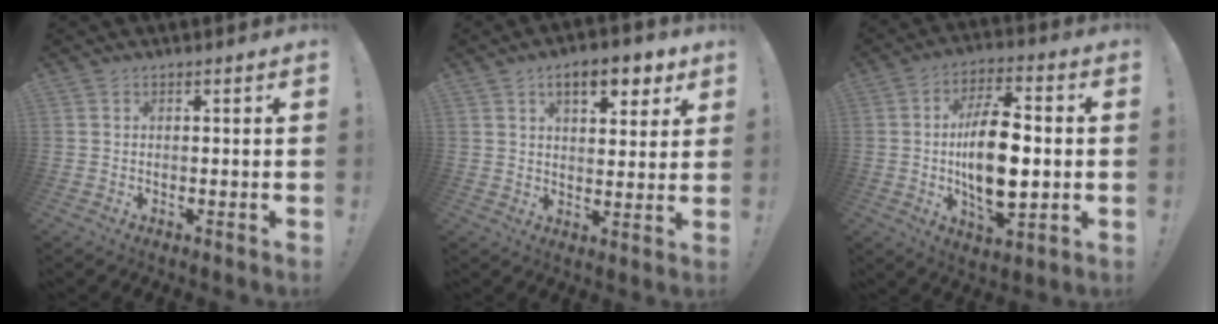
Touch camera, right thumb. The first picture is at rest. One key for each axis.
{"total": 9.9, "fx": 5.6, "fy": 4.3, "fz": 7.0, "tx": -0.092, "ty": -0.019, "tz": 0.094}
{"total": 16.8, "fx": -0.7, "fy": 7.8, "fz": 14.9, "tx": -0.264, "ty": -0.003, "tz": -0.020}